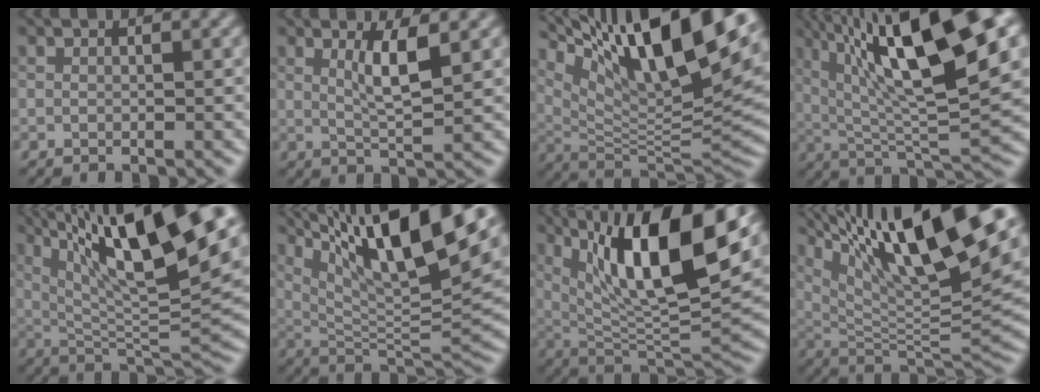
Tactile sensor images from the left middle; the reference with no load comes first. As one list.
[{"total": 3.4, "force": [1.2, 0.6, 3.1], "torque": [-0.057, -0.004, 0.023]}, {"total": 15.6, "force": [8.1, 4.3, 12.7], "torque": [-0.219, 0.011, 0.151]}, {"total": 16.0, "force": [6.3, 4.0, 14.2], "torque": [-0.231, 0.021, 0.107]}, {"total": 14.7, "force": [6.8, 3.3, 12.6], "torque": [-0.212, 0.014, 0.122]}, {"total": 14.2, "force": [7.2, 3.0, 11.9], "torque": [-0.201, 0.011, 0.134]}, {"total": 13.0, "force": [5.5, 3.2, 11.4], "torque": [-0.191, -0.001, 0.101]}, {"total": 16.6, "force": [8.4, 4.2, 13.7], "torque": [-0.238, 0.010, 0.156]}]